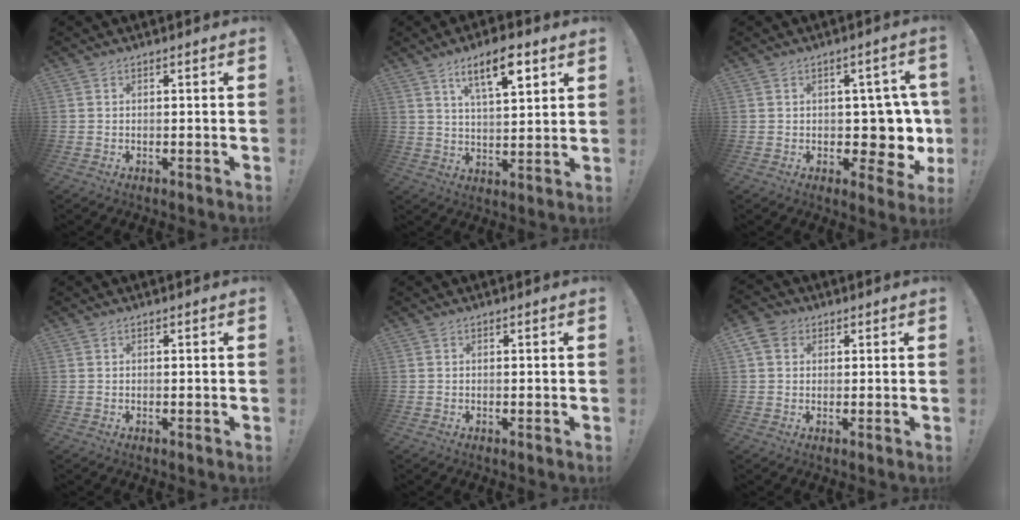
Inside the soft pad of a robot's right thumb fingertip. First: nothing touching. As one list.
[{"total": 11.3, "force": [6.2, 3.5, 8.8], "torque": [-0.142, -0.018, 0.103]}, {"total": 7.1, "force": [0.9, 5.5, 4.4], "torque": [-0.046, -0.012, 0.025]}, {"total": 0.0}, {"total": 0.0}, {"total": 5.9, "force": [2.3, 4.7, 2.6], "torque": [-0.042, 0.000, 0.048]}]